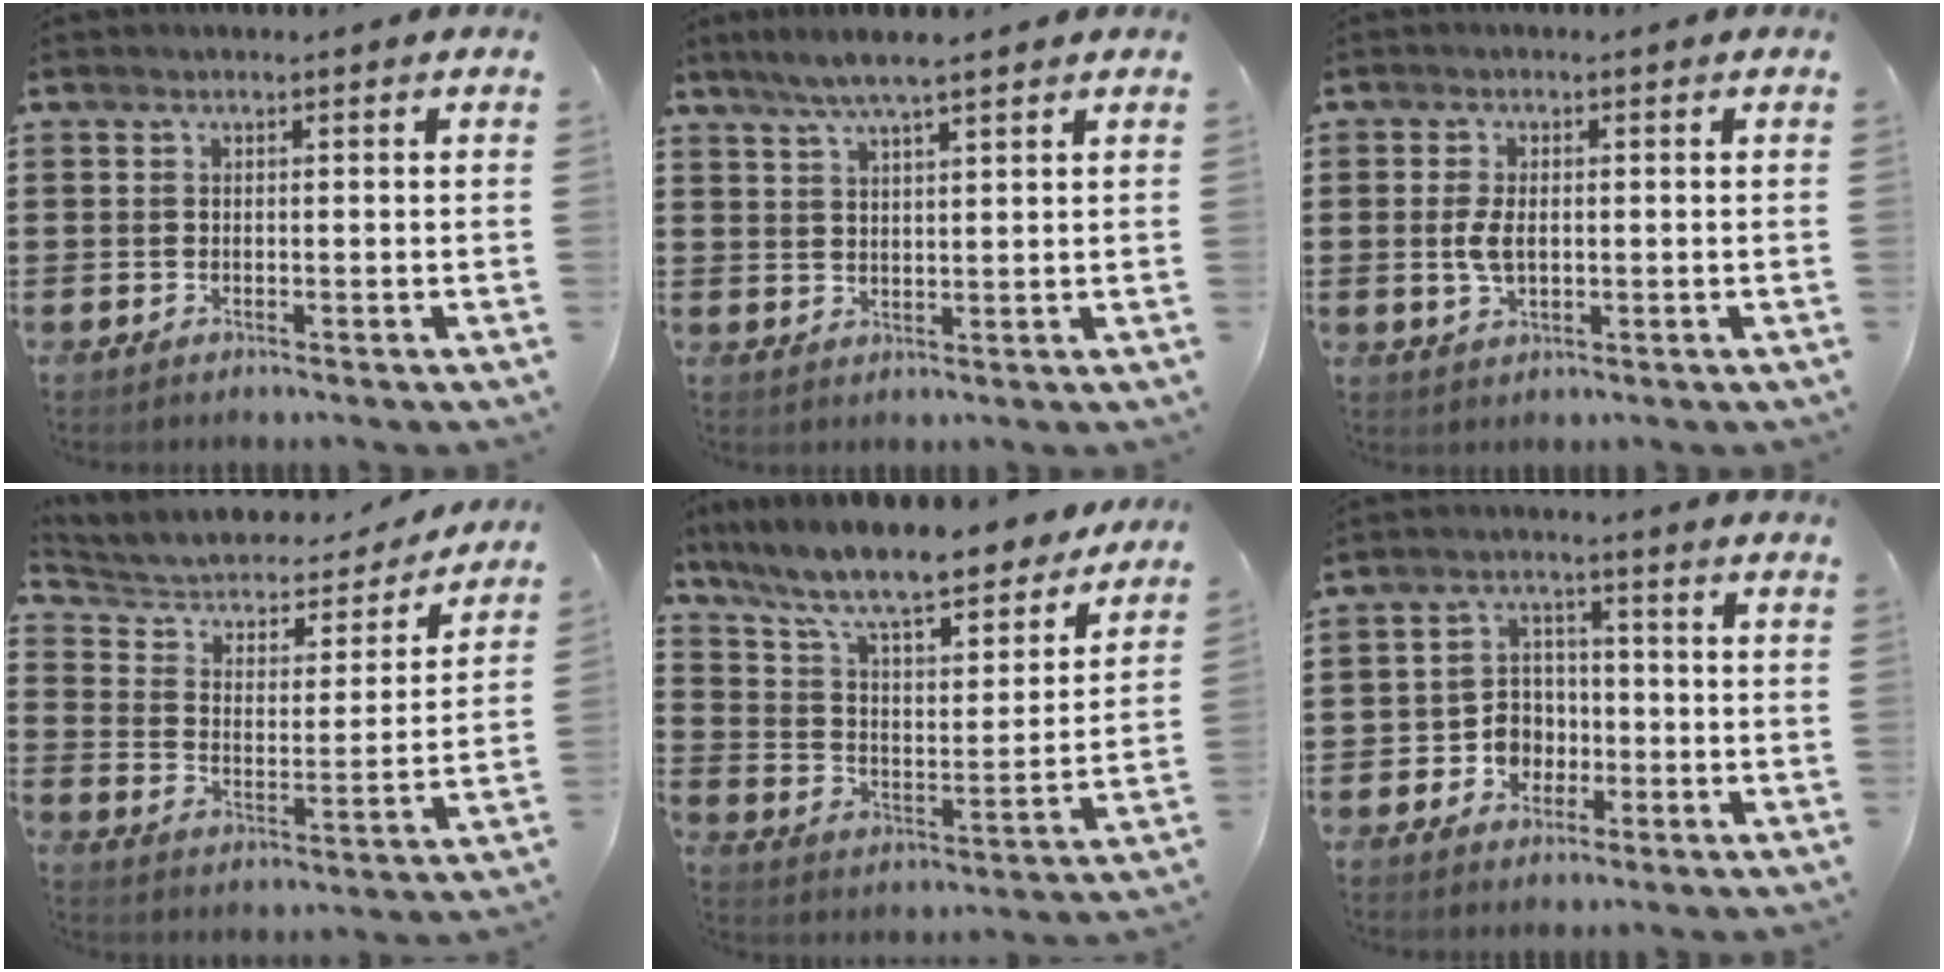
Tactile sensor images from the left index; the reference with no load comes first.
{"total": 4.9, "force": [3.9, 0.2, 2.9], "torque": [-0.065, -0.003, 0.069]}
{"total": 3.8, "force": [0.1, 2.0, 3.2], "torque": [-0.080, 0.000, -0.003]}
{"total": 4.2, "force": [3.2, 2.3, 1.6], "torque": [-0.055, -0.022, 0.045]}
{"total": 10.2, "force": [8.9, 1.1, 4.9], "torque": [-0.132, -0.058, 0.150]}
{"total": 5.2, "force": [-1.8, 4.4, 2.0], "torque": [-0.053, 0.011, -0.036]}